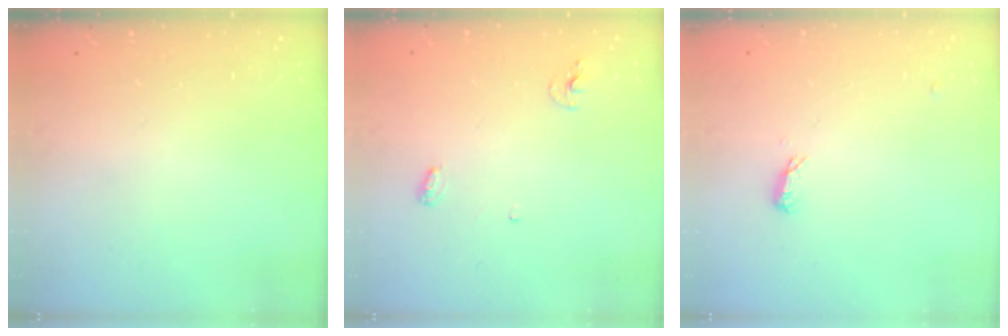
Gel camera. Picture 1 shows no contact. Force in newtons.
{"total": 5.4, "press": 5.2, "slide": 1.4}
{"total": 6.1, "press": 5.8, "slide": 1.6}